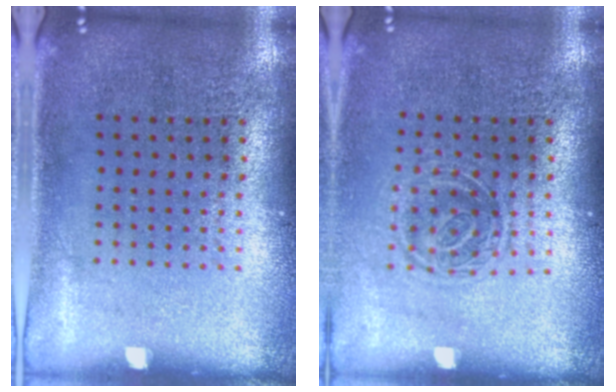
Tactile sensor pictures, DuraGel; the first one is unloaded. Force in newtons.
{"total": 1.2, "press": 1.0, "slide": 0.7}